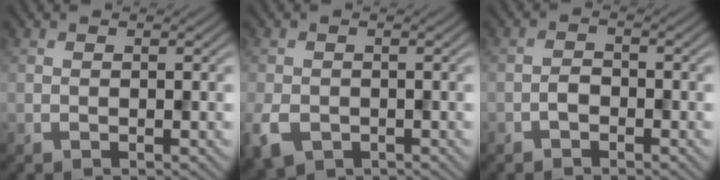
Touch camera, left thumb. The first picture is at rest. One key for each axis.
{"total": 4.4, "fx": -1.8, "fy": 3.2, "fz": 2.4, "tx": -0.066, "ty": -0.017, "tz": -0.040}
{"total": 1.7, "fx": -1.0, "fy": 1.0, "fz": 0.9, "tx": -0.016, "ty": 0.004, "tz": -0.025}